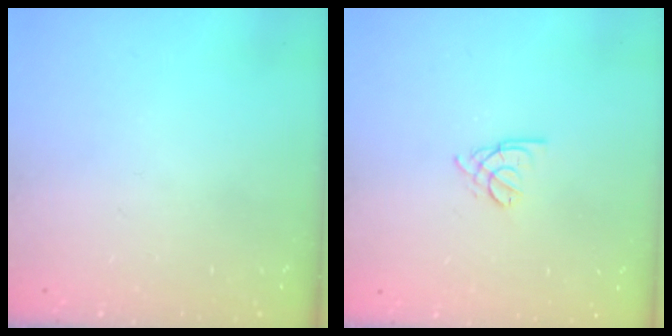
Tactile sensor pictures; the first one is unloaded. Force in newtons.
{"total": 1.6, "press": 1.5, "slide": 0.5}